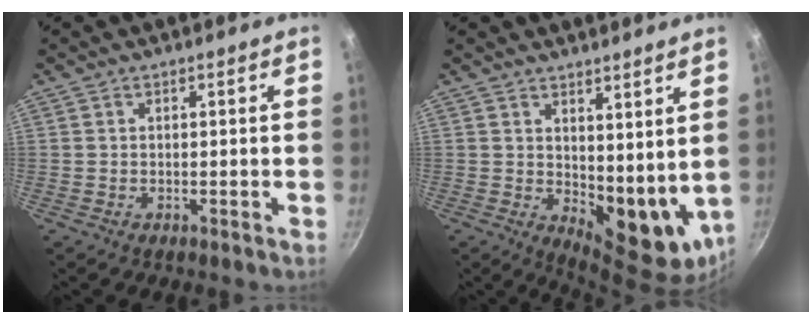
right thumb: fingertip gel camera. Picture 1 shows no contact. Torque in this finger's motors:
{"motor_torque": [-1.08, 1.48, 0.95, -0.18, 0.06]}